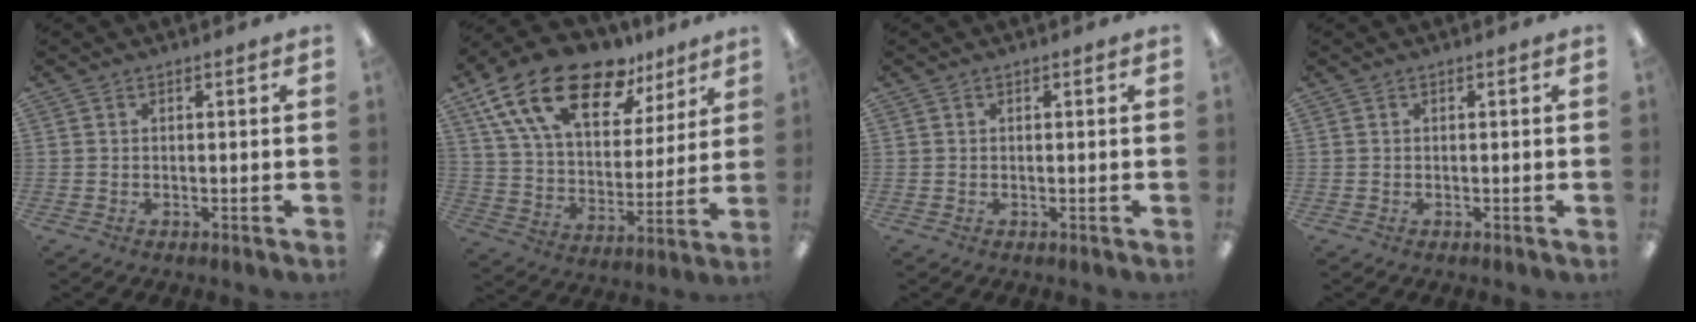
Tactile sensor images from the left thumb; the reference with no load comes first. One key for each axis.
{"total": 21.7, "fx": 13.7, "fy": 10.7, "fz": 13.0, "tx": -0.228, "ty": -0.071, "tz": 0.246}
{"total": 0.0}
{"total": 0.0}